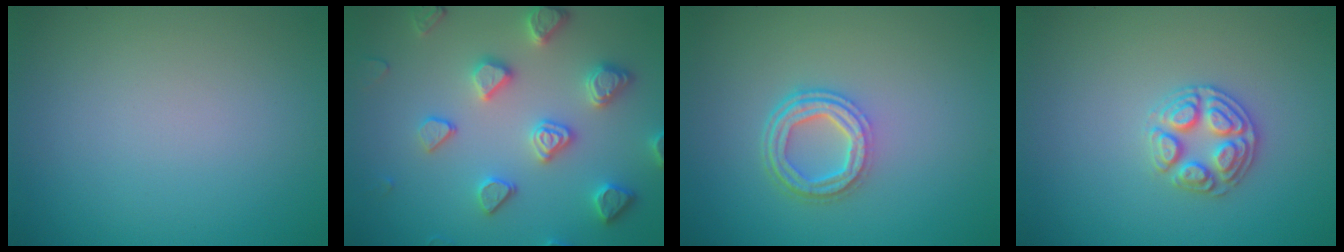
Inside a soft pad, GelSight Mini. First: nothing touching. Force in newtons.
{"total": 4.7, "press": 4.4, "slide": 1.5}
{"total": 4.0, "press": 3.0, "slide": 2.7}
{"total": 2.9, "press": 2.9, "slide": 0.1}